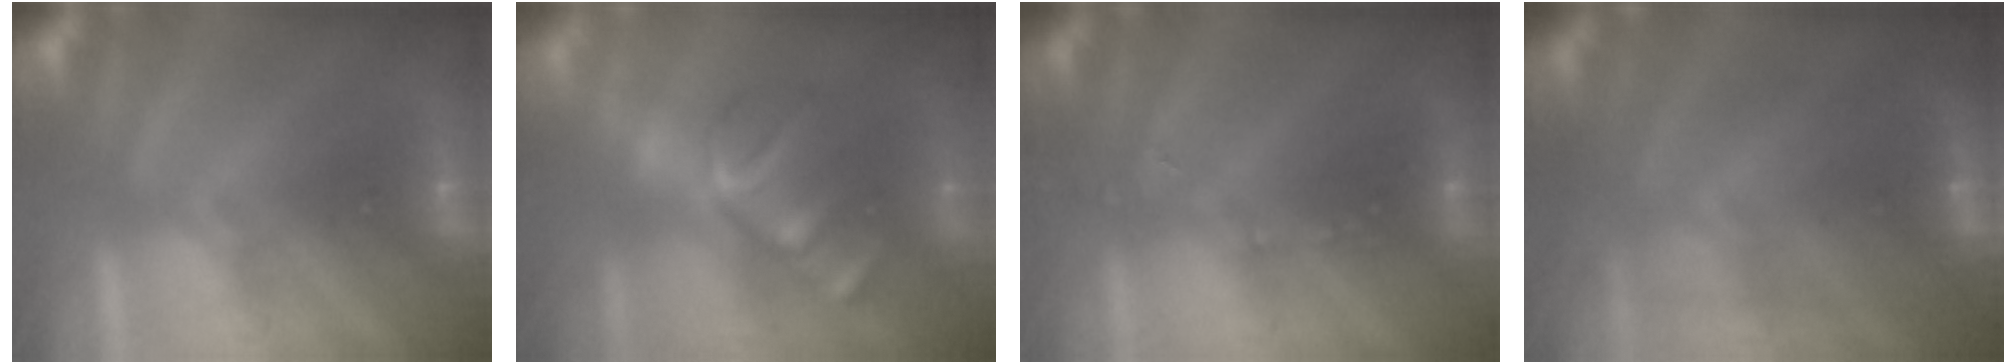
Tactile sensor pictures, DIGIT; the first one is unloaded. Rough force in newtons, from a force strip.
{"total": 2.9}
{"total": 2.4}
{"total": 5.5}